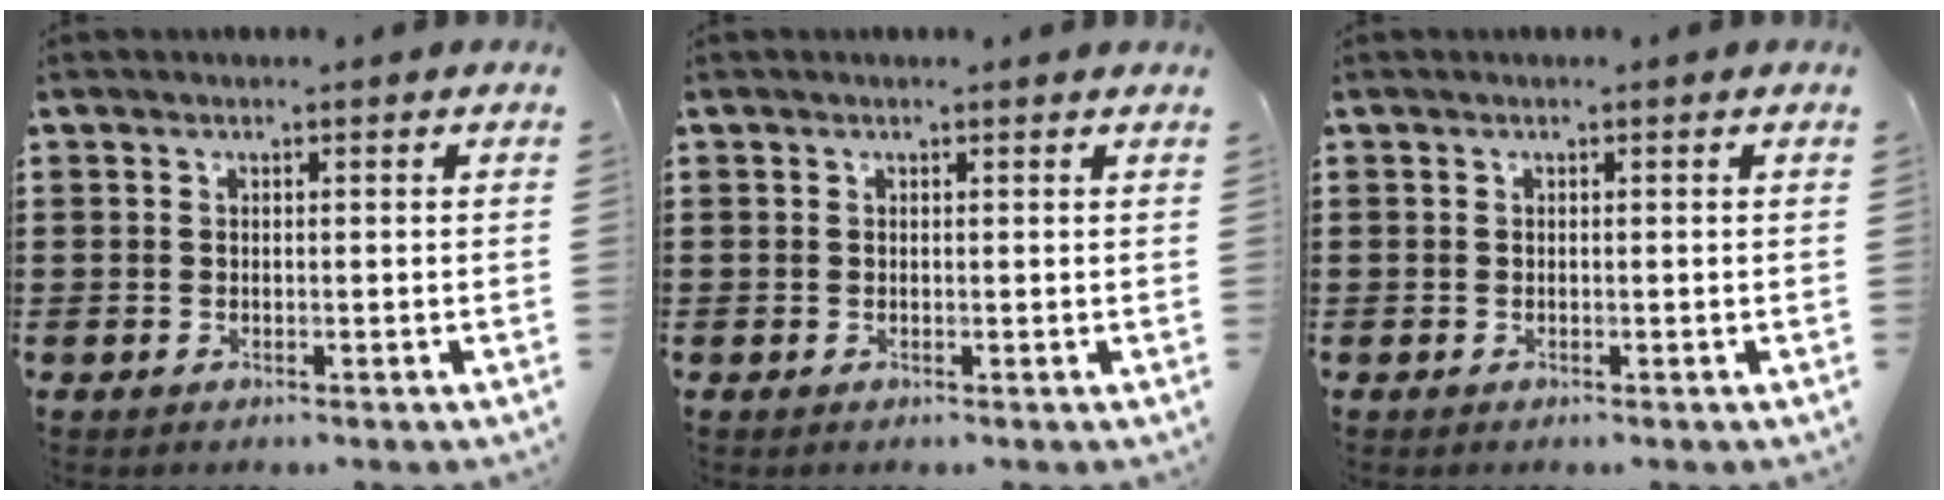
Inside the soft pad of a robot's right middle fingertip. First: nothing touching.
{"total": 0.0}
{"total": 0.0}